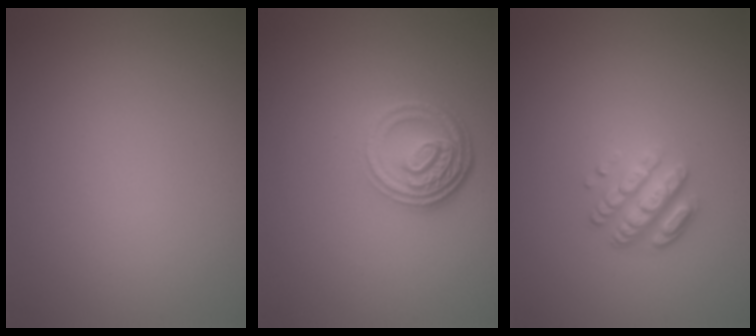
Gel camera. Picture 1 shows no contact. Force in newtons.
{"total": 4.6, "press": 3.4, "slide": 3.1}
{"total": 3.6, "press": 2.6, "slide": 2.4}